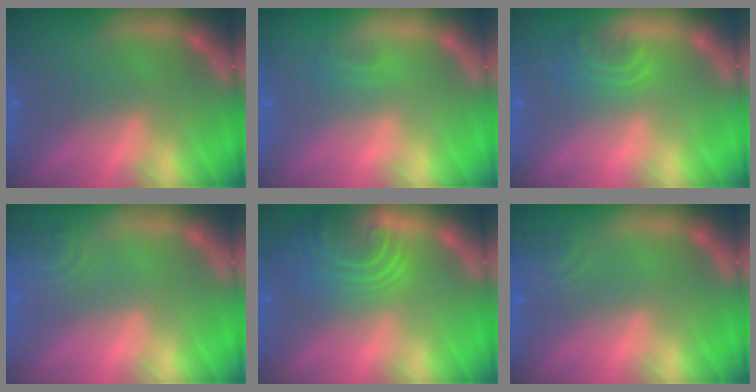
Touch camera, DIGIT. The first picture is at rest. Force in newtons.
{"total": 0.9}
{"total": 2.9}
{"total": 3.5}
{"total": 8.1}
{"total": 2.4}